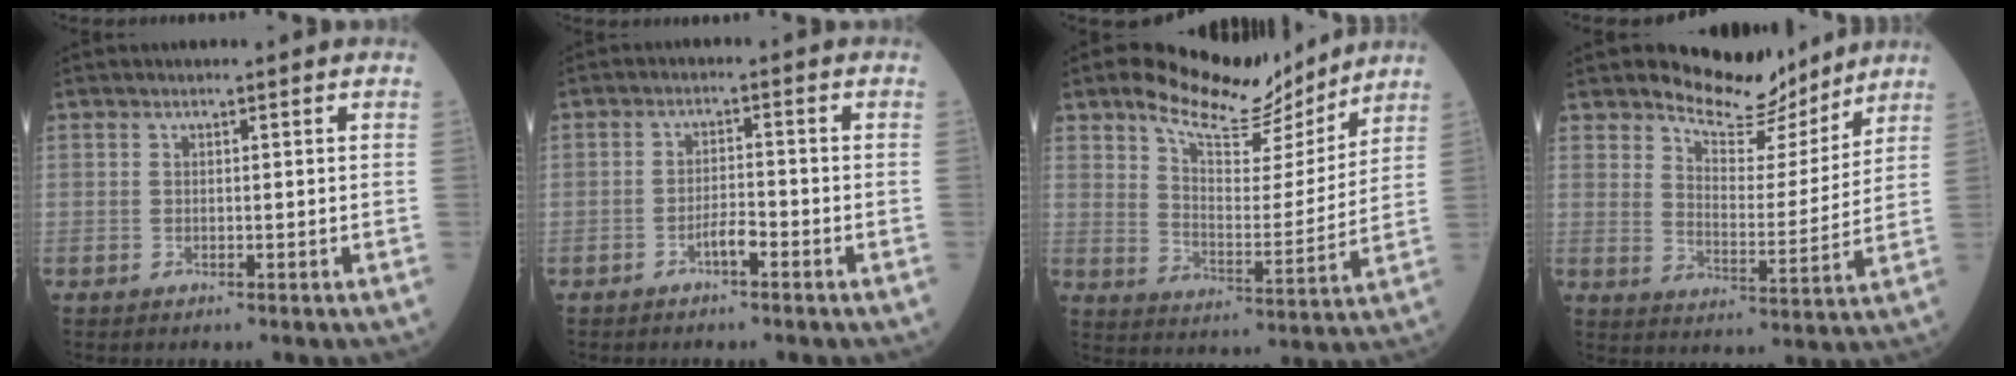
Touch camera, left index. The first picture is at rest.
{"total": 2.5, "force": [-1.6, 0.4, 1.9], "torque": [-0.032, 0.002, -0.031]}
{"total": 14.7, "force": [12.4, 4.0, 6.6], "torque": [-0.114, -0.005, 0.201]}
{"total": 9.7, "force": [8.9, 2.9, 2.5], "torque": [-0.041, -0.016, 0.140]}